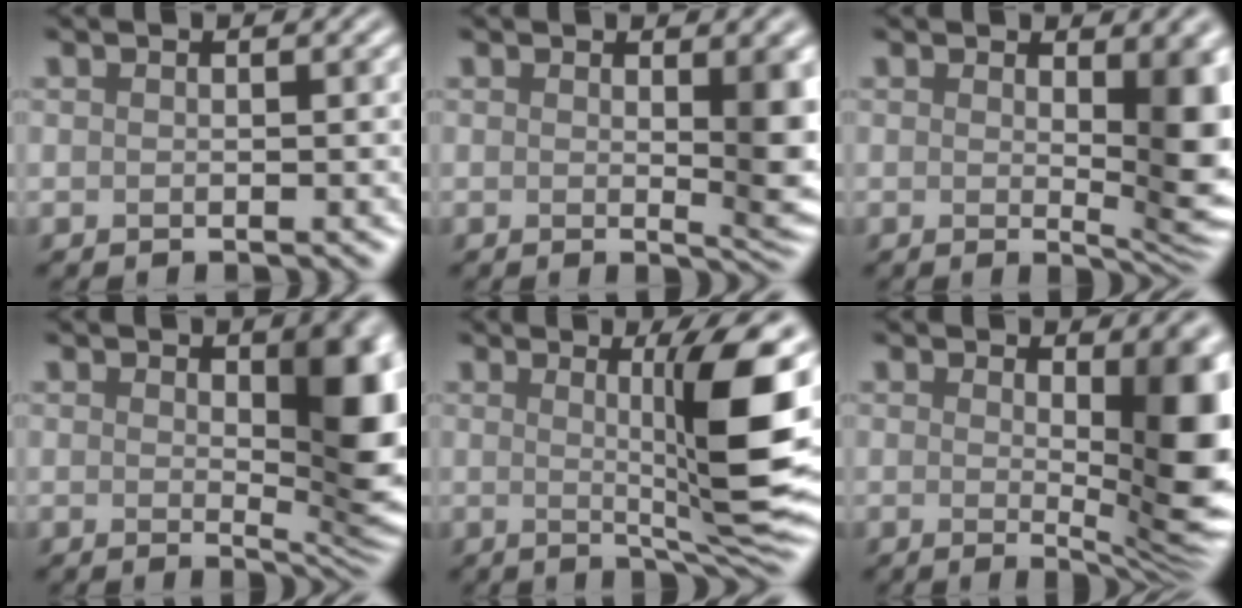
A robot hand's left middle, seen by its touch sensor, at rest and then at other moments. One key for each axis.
{"total": 4.1, "fx": 0.7, "fy": 0.9, "fz": 4.0, "tx": -0.043, "ty": -0.007, "tz": 0.012}
{"total": 6.3, "fx": 1.0, "fy": 1.9, "fz": 5.9, "tx": -0.067, "ty": -0.011, "tz": 0.021}
{"total": 7.6, "fx": 1.6, "fy": 2.8, "fz": 6.9, "tx": -0.079, "ty": -0.008, "tz": 0.031}
{"total": 9.5, "fx": 1.3, "fy": 1.4, "fz": 9.3, "tx": -0.120, "ty": -0.004, "tz": 0.024}
{"total": 8.2, "fx": 0.9, "fy": 2.2, "fz": 7.9, "tx": -0.089, "ty": -0.009, "tz": 0.016}